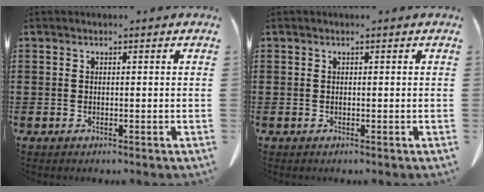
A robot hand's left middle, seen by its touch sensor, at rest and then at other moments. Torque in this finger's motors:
{"motor_torque": [0.00, 0.00, 0.00, 0.00]}